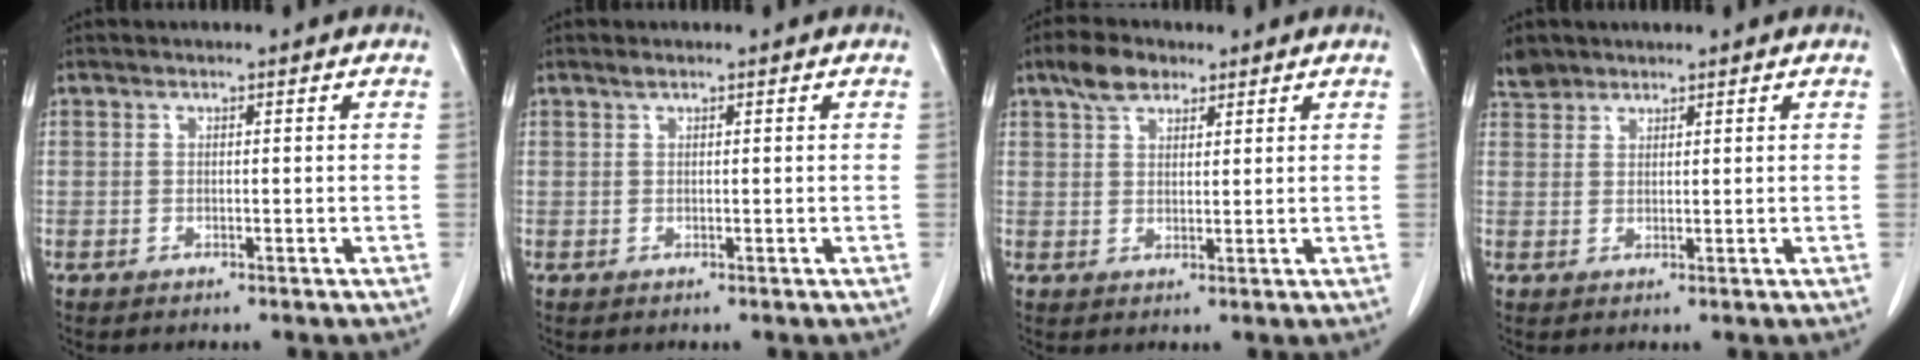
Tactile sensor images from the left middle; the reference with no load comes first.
{"total": 0.5, "force": [0.5, 0.0, 0.3], "torque": [-0.011, 0.002, 0.011]}
{"total": 4.6, "force": [3.2, 2.3, 2.3], "torque": [-0.049, 0.011, 0.061]}
{"total": 2.5, "force": [2.3, 1.1, -0.1], "torque": [-0.002, 0.007, 0.042]}